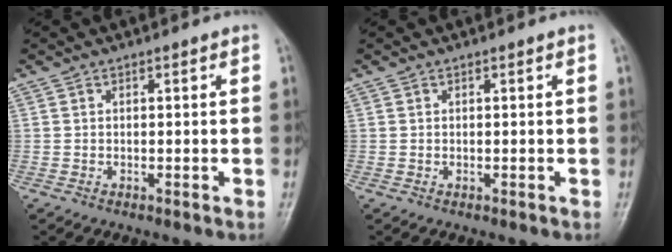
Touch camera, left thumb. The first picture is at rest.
{"total": 0.0}